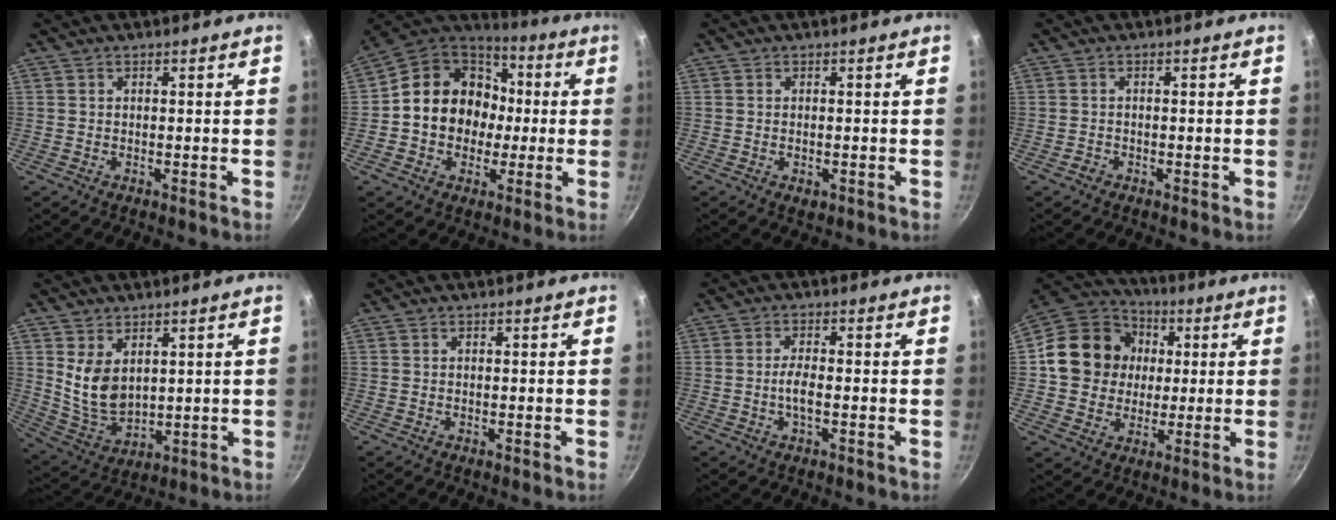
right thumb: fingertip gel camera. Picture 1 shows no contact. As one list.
[{"total": 17.1, "force": [0.1, 14.7, 8.8], "torque": [-0.110, 0.039, -0.008]}, {"total": 1.5, "force": [-0.4, 0.9, 1.0], "torque": [-0.018, -0.002, -0.004]}, {"total": 0.9, "force": [-0.6, 0.5, 0.3], "torque": [-0.010, 0.006, -0.013]}, {"total": 8.7, "force": [2.9, 5.5, 6.1], "torque": [-0.098, -0.035, 0.074]}, {"total": 0.0}, {"total": 7.2, "force": [-1.9, 2.2, 6.6], "torque": [-0.134, 0.016, -0.043]}, {"total": 16.2, "force": [1.8, 14.4, 7.2], "torque": [-0.100, 0.022, 0.021]}]